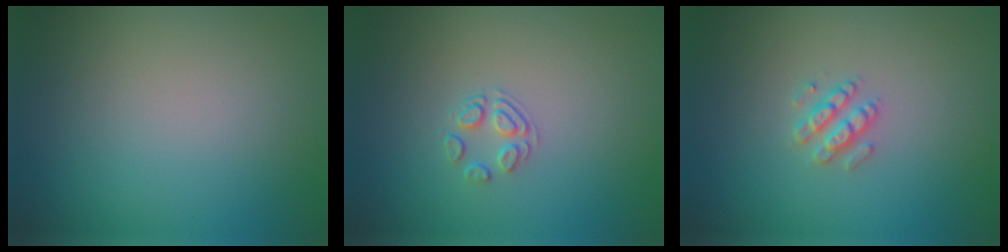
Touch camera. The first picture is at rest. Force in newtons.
{"total": 1.7, "press": 1.0, "slide": 1.4}
{"total": 2.1, "press": 2.0, "slide": 0.5}